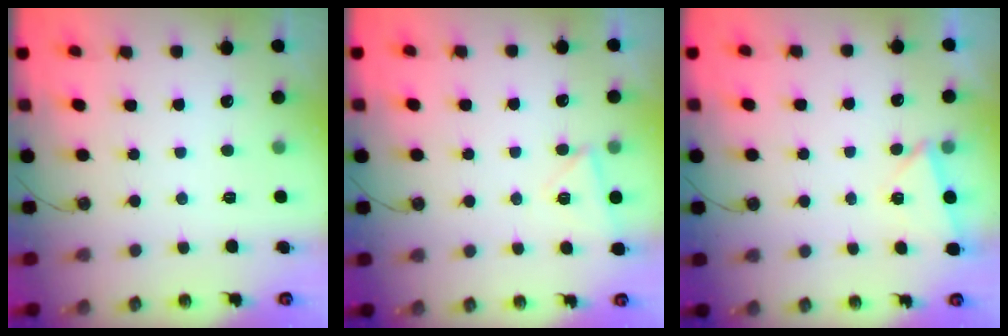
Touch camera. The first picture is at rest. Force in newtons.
{"total": 5.2, "press": 4.5, "slide": 2.6}
{"total": 2.7, "press": 2.5, "slide": 1.1}